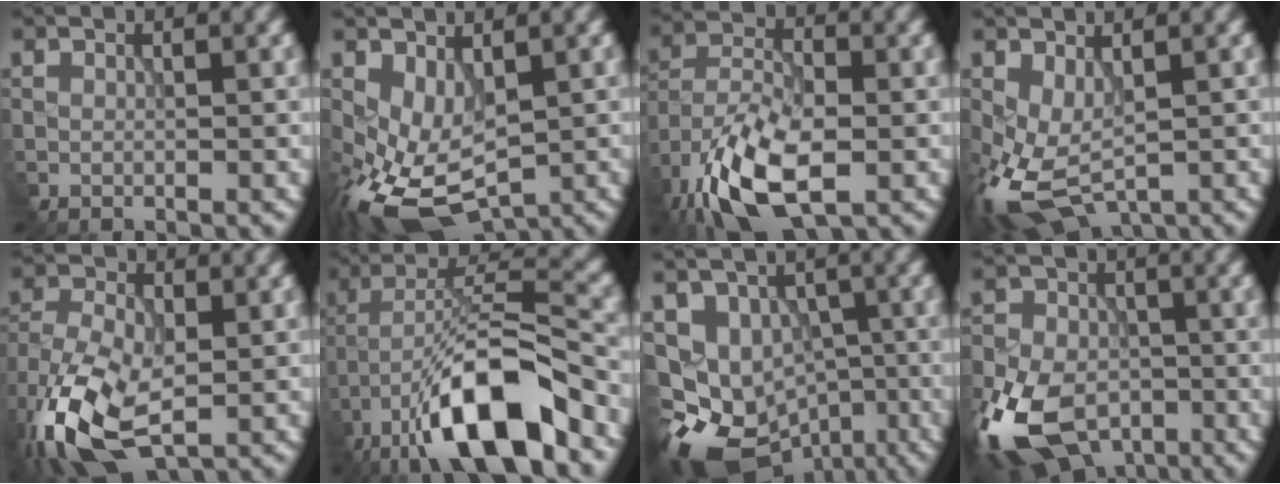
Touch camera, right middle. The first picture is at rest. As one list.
[{"total": 6.4, "force": [-1.2, 3.9, 4.9], "torque": [-0.123, -0.011, -0.014]}, {"total": 10.8, "force": [-5.8, 4.9, 7.6], "torque": [-0.161, -0.013, -0.114]}, {"total": 6.0, "force": [-1.8, 3.1, 4.8], "torque": [-0.127, -0.008, -0.031]}, {"total": 11.3, "force": [-4.4, 6.5, 8.1], "torque": [-0.184, -0.016, -0.082]}, {"total": 12.5, "force": [-7.8, 3.7, 9.0], "torque": [-0.152, 0.014, -0.144]}, {"total": 14.2, "force": [-7.3, 10.8, 5.7], "torque": [-0.117, -0.022, -0.093]}, {"total": 14.2, "force": [-6.9, 9.2, 8.3], "torque": [-0.178, -0.029, -0.124]}]